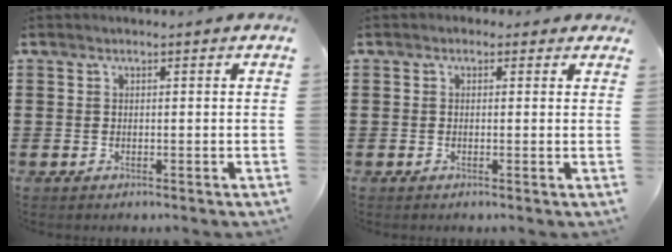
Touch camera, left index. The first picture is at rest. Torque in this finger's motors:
{"motor_torque": [2.14, 0.00, 0.40, -0.03]}